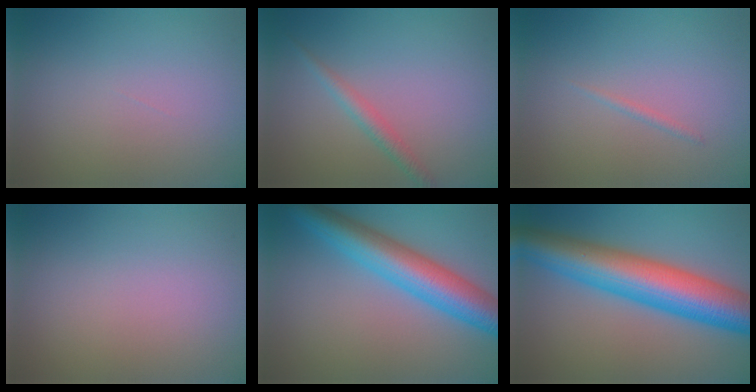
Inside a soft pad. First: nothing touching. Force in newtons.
{"total": 1.7, "press": 1.7, "slide": 0.0}
{"total": 0.5, "press": 0.5, "slide": 0.1}
{"total": 0.0}
{"total": 7.5, "press": 7.5, "slide": 0.1}
{"total": 10.8, "press": 10.8, "slide": 0.2}